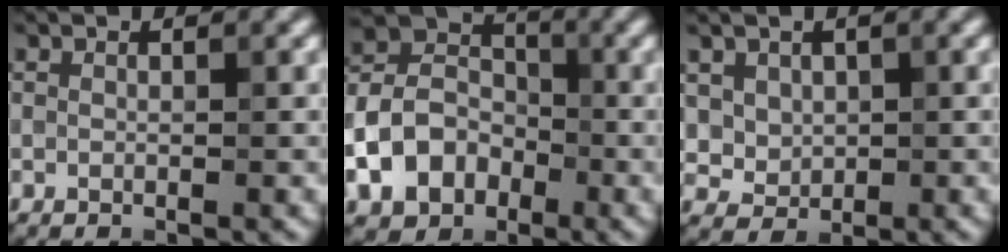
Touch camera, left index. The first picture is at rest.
{"total": 6.7, "force": [-2.7, 5.0, 3.7], "torque": [-0.074, 0.006, -0.057]}
{"total": 2.9, "force": [1.1, 2.3, 1.2], "torque": [-0.032, -0.003, 0.035]}